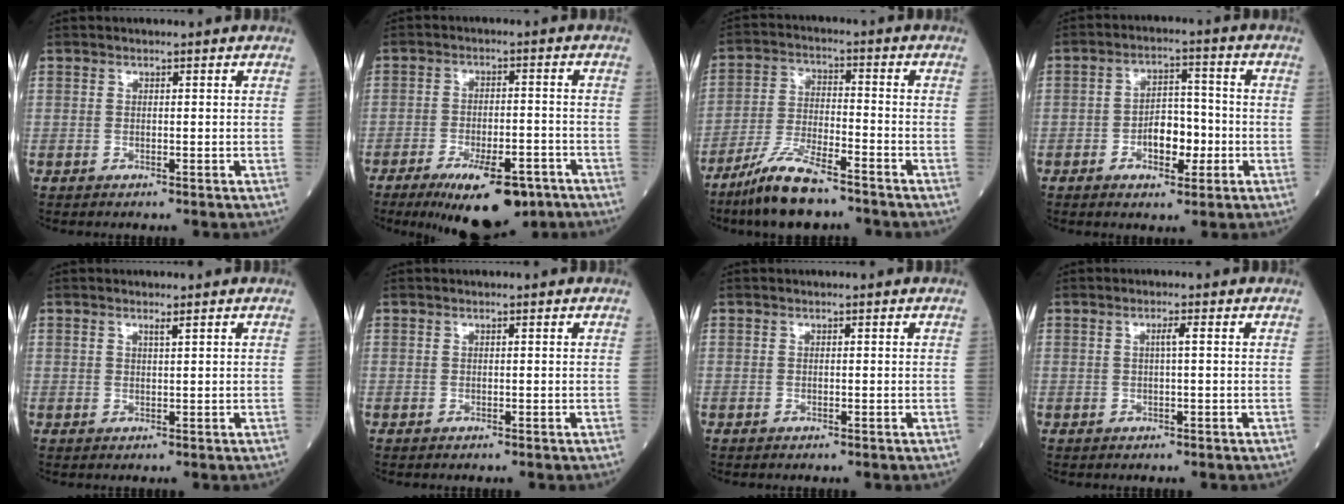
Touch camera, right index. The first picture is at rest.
{"total": 11.7, "force": [-7.7, 3.9, 7.9], "torque": [-0.118, -0.008, -0.114]}
{"total": 9.7, "force": [-7.4, 1.7, 6.0], "torque": [-0.122, -0.022, -0.139]}
{"total": 6.5, "force": [-2.0, 3.3, 5.2], "torque": [-0.088, 0.013, -0.029]}
{"total": 0.8, "force": [0.6, -0.1, 0.5], "torque": [-0.012, -0.001, 0.015]}
{"total": 0.0}
{"total": 0.0}
{"total": 1.3, "force": [0.2, -0.1, 1.3], "torque": [-0.024, 0.003, 0.003]}